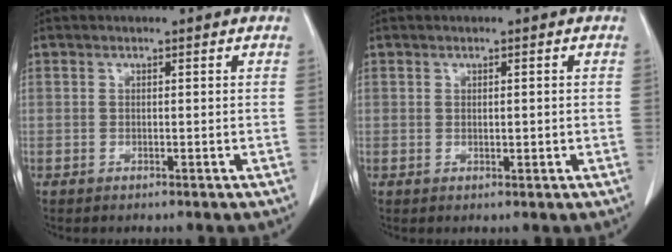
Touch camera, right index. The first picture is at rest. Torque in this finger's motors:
{"motor_torque": [-0.25, 0.32, 0.00, -0.01]}